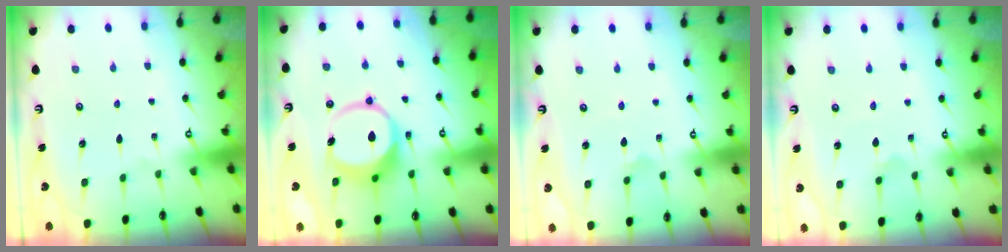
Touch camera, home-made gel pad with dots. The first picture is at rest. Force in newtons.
{"total": 9.4, "press": 9.3, "slide": 1.3}
{"total": 2.3, "press": 2.3, "slide": 0.2}
{"total": 1.7, "press": 1.7, "slide": 0.2}